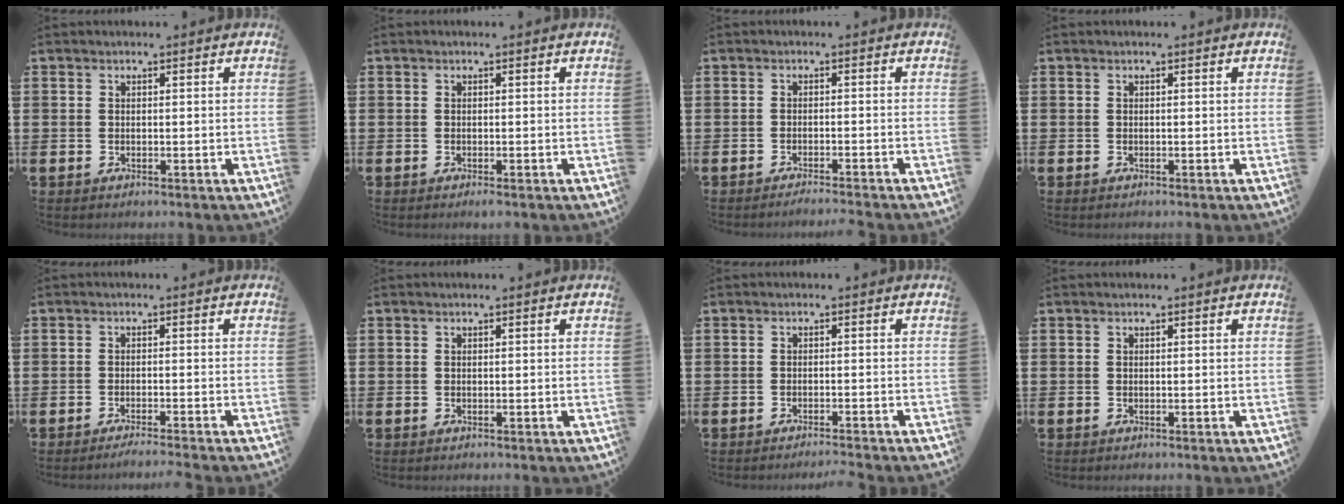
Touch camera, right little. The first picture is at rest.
{"total": 0.6, "force": [-0.2, 0.1, 0.5], "torque": [-0.009, -0.002, -0.004]}
{"total": 1.2, "force": [-1.1, -0.3, 0.2], "torque": [-0.002, 0.001, -0.023]}
{"total": 0.0}
{"total": 1.3, "force": [-1.2, -0.3, 0.5], "torque": [-0.005, -0.001, -0.023]}
{"total": 0.0}
{"total": 1.1, "force": [-1.1, -0.3, 0.1], "torque": [-0.001, 0.002, -0.021]}
{"total": 0.0}